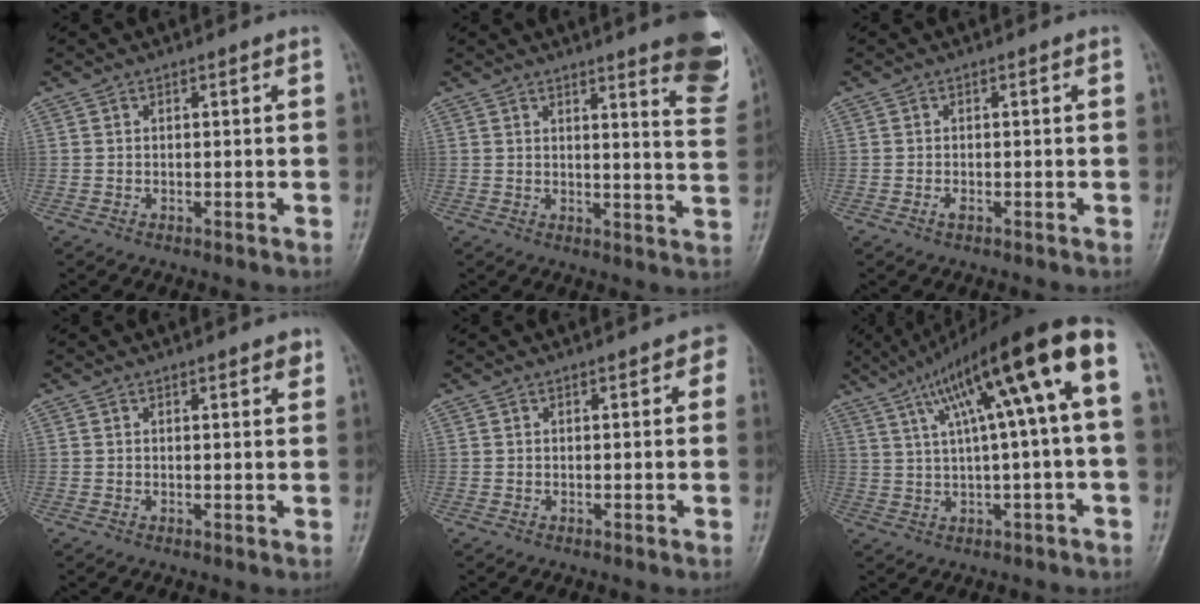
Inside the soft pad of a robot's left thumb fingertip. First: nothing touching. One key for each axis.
{"total": 13.0, "fx": 8.7, "fy": 2.3, "fz": 9.4, "tx": -0.085, "ty": -0.051, "tz": 0.090}
{"total": 1.0, "fx": -0.5, "fy": 0.4, "fz": 0.8, "tx": -0.018, "ty": 0.002, "tz": -0.009}
{"total": 1.9, "fx": 1.2, "fy": 0.7, "fz": 1.3, "tx": -0.011, "ty": -0.004, "tz": 0.013}
{"total": 2.2, "fx": 0.9, "fy": 1.2, "fz": 1.7, "tx": -0.003, "ty": 0.003, "tz": 0.003}
{"total": 17.2, "fx": 5.2, "fy": 2.3, "fz": 16.2, "tx": -0.261, "ty": 0.035, "tz": 0.084}